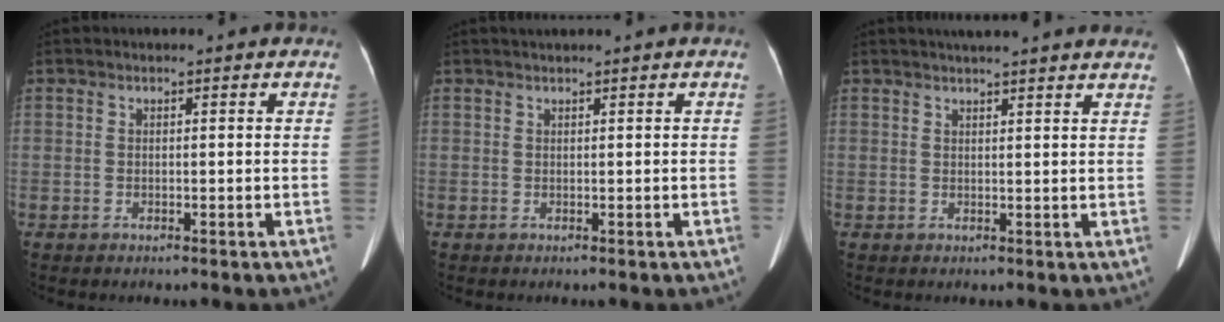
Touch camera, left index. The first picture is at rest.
{"total": 1.0, "force": [0.8, -0.3, 0.6], "torque": [-0.014, 0.014, 0.023]}
{"total": 11.9, "force": [10.7, 0.6, 5.3], "torque": [-0.074, 0.026, 0.123]}